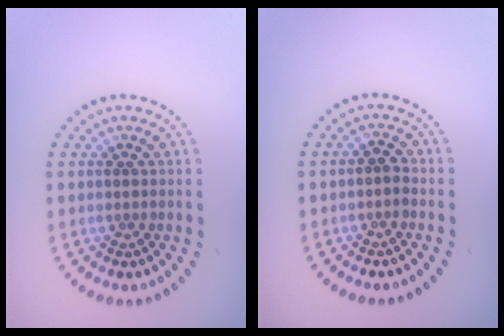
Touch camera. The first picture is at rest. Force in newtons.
{"total": 1.1, "press": 1.0, "slide": 0.4}